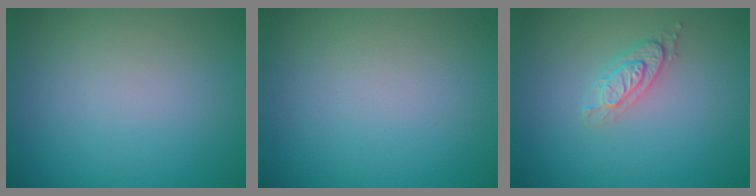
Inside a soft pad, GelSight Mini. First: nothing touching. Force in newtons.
{"total": 0.0}
{"total": 2.0, "press": 1.9, "slide": 0.6}